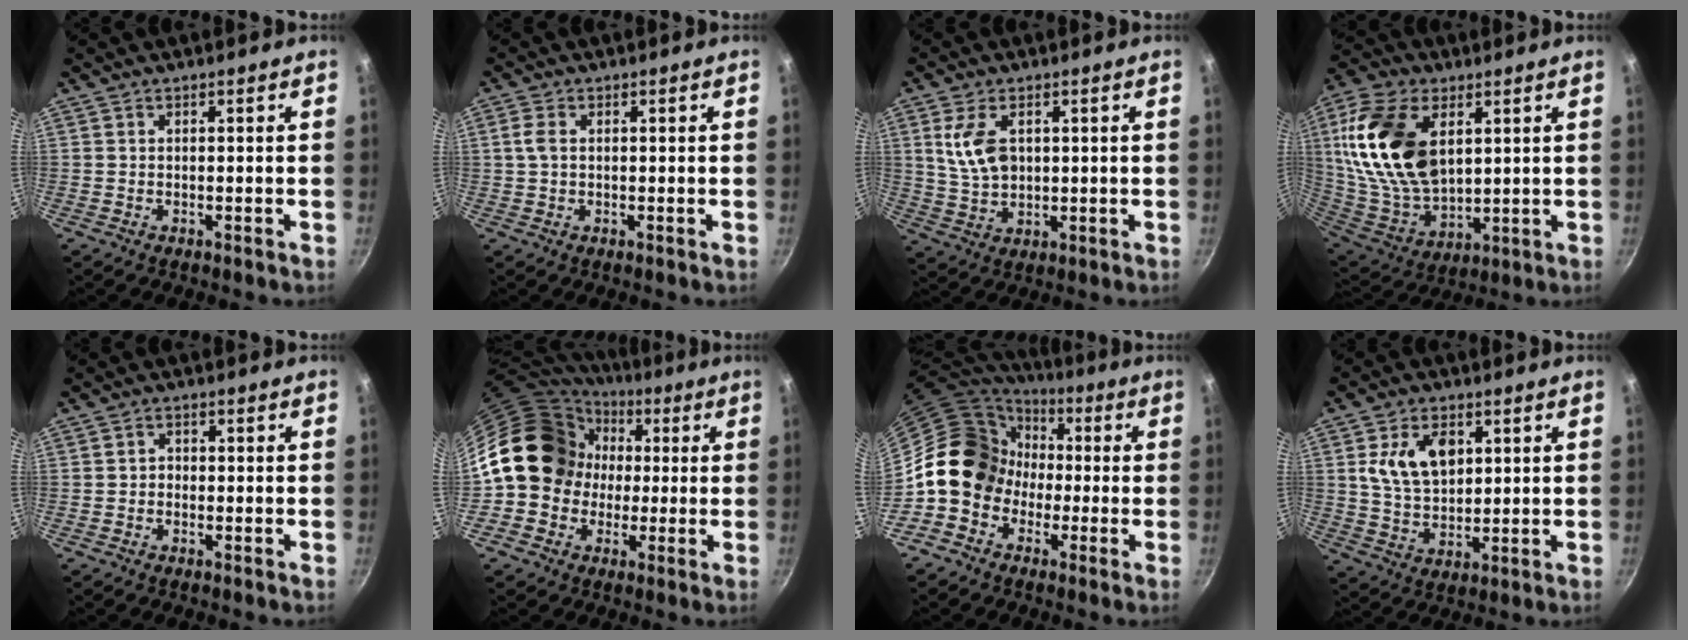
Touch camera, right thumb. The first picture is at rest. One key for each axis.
{"total": 2.8, "fx": 0.4, "fy": 1.8, "fz": 2.0, "tx": -0.046, "ty": 0.006, "tz": 0.007}
{"total": 8.3, "fx": 2.2, "fy": 5.1, "fz": 6.2, "tx": -0.109, "ty": -0.011, "tz": 0.048}
{"total": 22.6, "fx": 6.3, "fy": 13.7, "fz": 16.9, "tx": -0.313, "ty": -0.026, "tz": 0.127}
{"total": 1.6, "fx": -0.4, "fy": 1.4, "fz": 0.7, "tx": -0.006, "ty": 0.008, "tz": -0.010}
{"total": 17.2, "fx": 0.9, "fy": 14.8, "fz": 8.6, "tx": -0.115, "ty": 0.047, "tz": 0.007}
{"total": 14.6, "fx": -1.5, "fy": 12.5, "fz": 7.4, "tx": -0.081, "ty": 0.046, "tz": -0.040}
{"total": 10.7, "fx": 3.2, "fy": 6.9, "fz": 7.5, "tx": -0.115, "ty": -0.016, "tz": 0.059}